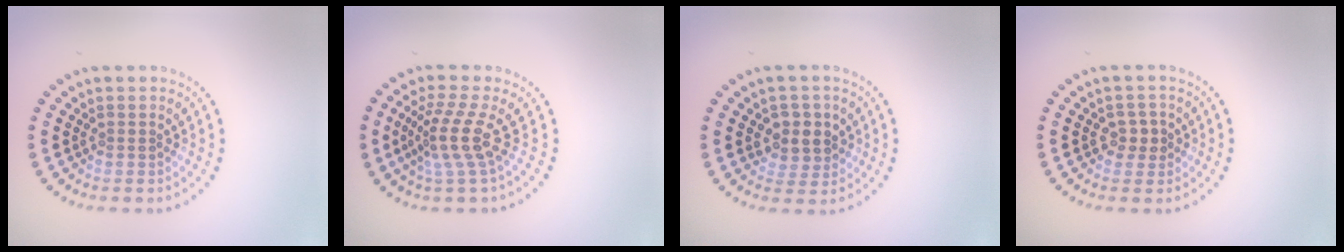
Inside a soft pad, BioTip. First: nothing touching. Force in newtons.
{"total": 3.5, "press": 2.5, "slide": 2.4}
{"total": 2.8, "press": 2.6, "slide": 1.0}
{"total": 1.8, "press": 1.7, "slide": 0.5}